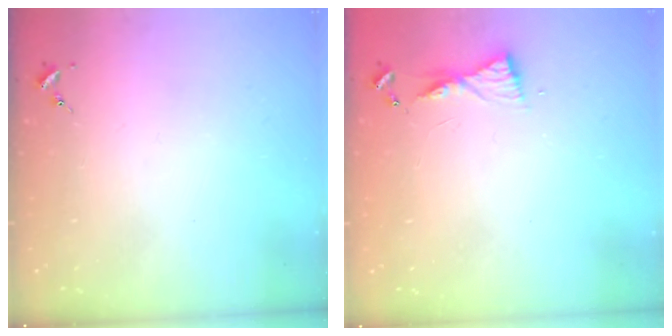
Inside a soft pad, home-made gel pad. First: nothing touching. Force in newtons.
{"total": 5.6, "press": 5.6, "slide": 0.5}